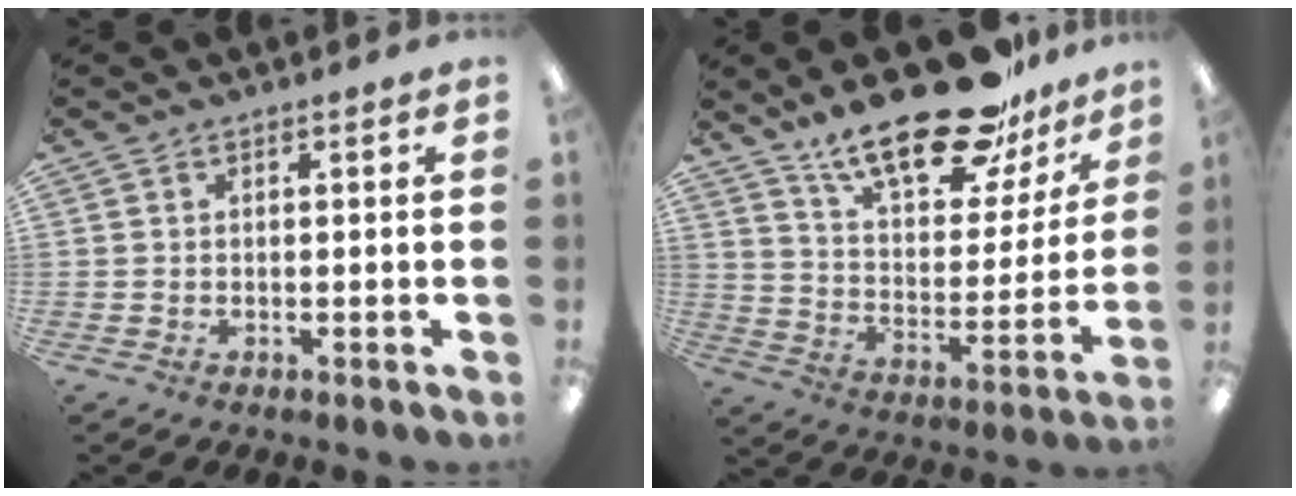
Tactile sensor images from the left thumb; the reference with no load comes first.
{"total": 24.7, "force": [18.1, 9.3, 13.9], "torque": [-0.214, -0.114, 0.307]}